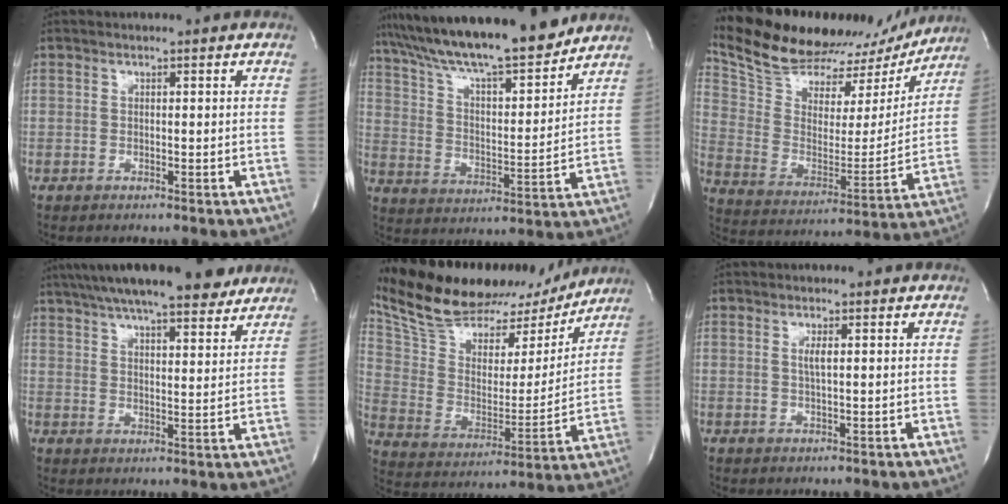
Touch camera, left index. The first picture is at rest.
{"total": 19.4, "force": [16.9, 2.3, 9.3], "torque": [-0.165, 0.008, 0.278]}
{"total": 26.3, "force": [23.6, 8.2, 8.1], "torque": [-0.160, -0.001, 0.353]}
{"total": 20.4, "force": [16.8, 4.0, 10.9], "torque": [-0.191, 0.039, 0.239]}
{"total": 26.0, "force": [22.7, 8.9, 9.2], "torque": [-0.198, 0.010, 0.355]}
{"total": 1.7, "force": [0.3, 0.2, 1.6], "torque": [-0.036, -0.001, 0.005]}